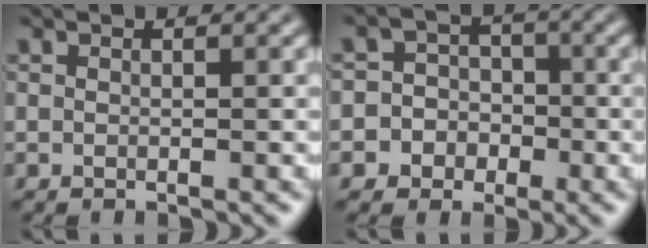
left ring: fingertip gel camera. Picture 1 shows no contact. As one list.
[{"total": 5.6, "force": [-2.0, 5.3, 0.5], "torque": [0.012, 0.010, -0.057]}]